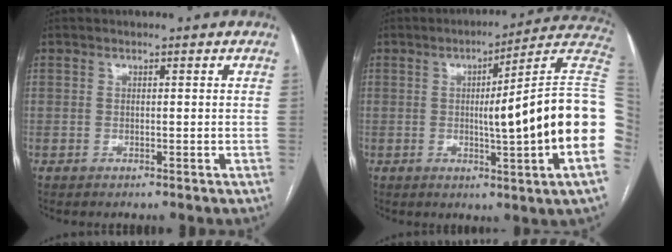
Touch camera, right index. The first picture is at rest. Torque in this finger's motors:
{"motor_torque": [2.14, 0.00, 1.05, 0.21]}